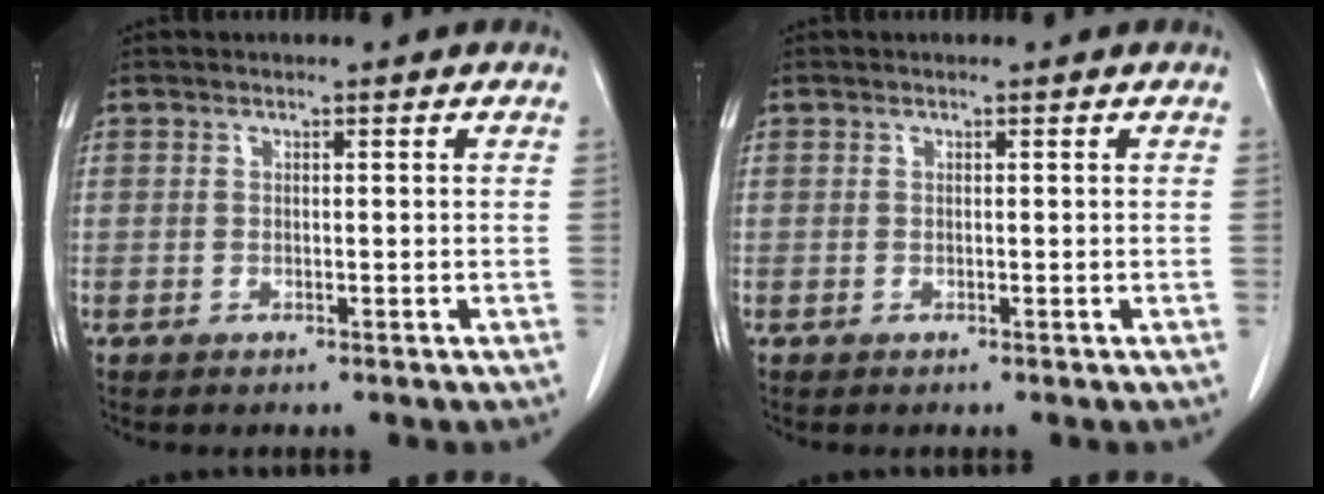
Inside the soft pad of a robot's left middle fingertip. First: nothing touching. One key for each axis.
{"total": 0.0}